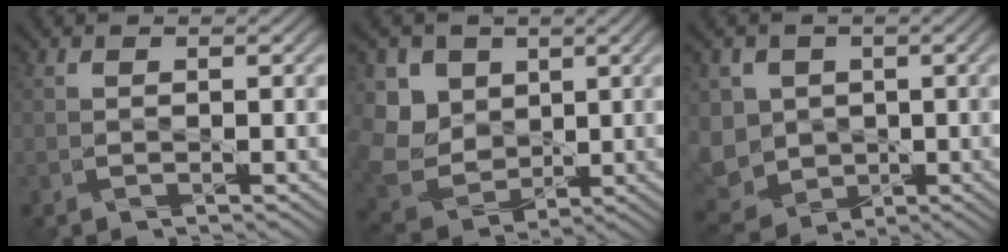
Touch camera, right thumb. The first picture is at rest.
{"total": 7.7, "force": [2.4, 6.6, 3.2], "torque": [-0.116, -0.008, 0.049]}
{"total": 6.8, "force": [-0.3, 6.1, 2.9], "torque": [-0.095, -0.013, -0.015]}